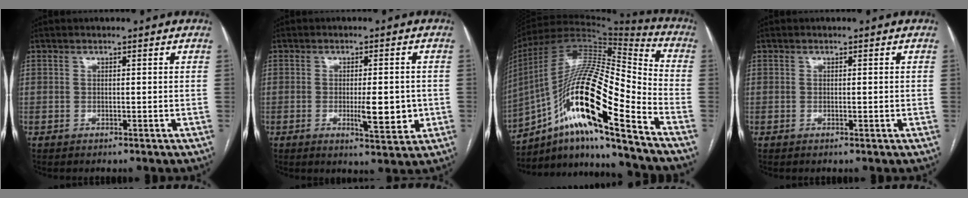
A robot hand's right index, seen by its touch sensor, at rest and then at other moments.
{"total": 6.5, "force": [-1.1, 1.6, 6.2], "torque": [-0.094, -0.008, -0.014]}
{"total": 23.4, "force": [-12.5, 3.3, 19.5], "torque": [-0.373, 0.000, -0.222]}
{"total": 0.6, "force": [-0.1, 0.2, 0.6], "torque": [-0.011, -0.001, 0.001]}